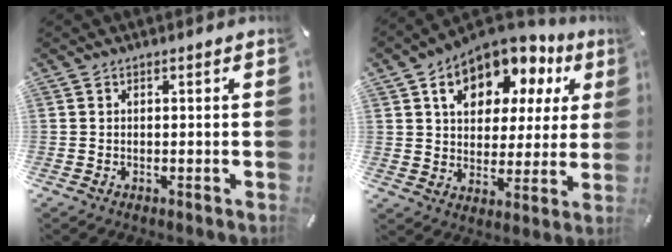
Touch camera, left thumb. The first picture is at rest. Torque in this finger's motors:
{"motor_torque": [2.51, 2.50, 2.06, -0.71, 0.28]}